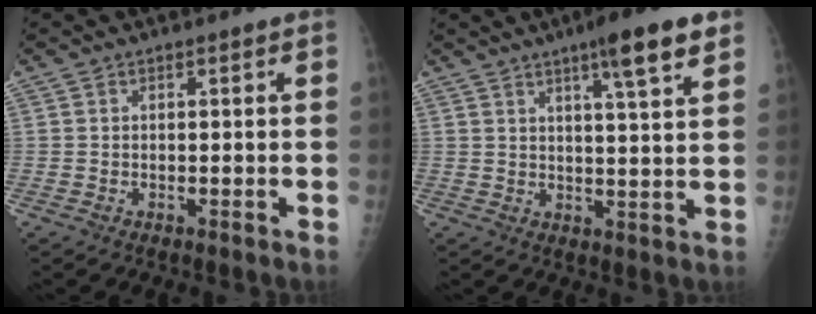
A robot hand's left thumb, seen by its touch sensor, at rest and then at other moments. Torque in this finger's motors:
{"motor_torque": [1.51, 0.66, 0.94, -0.95, 0.11]}